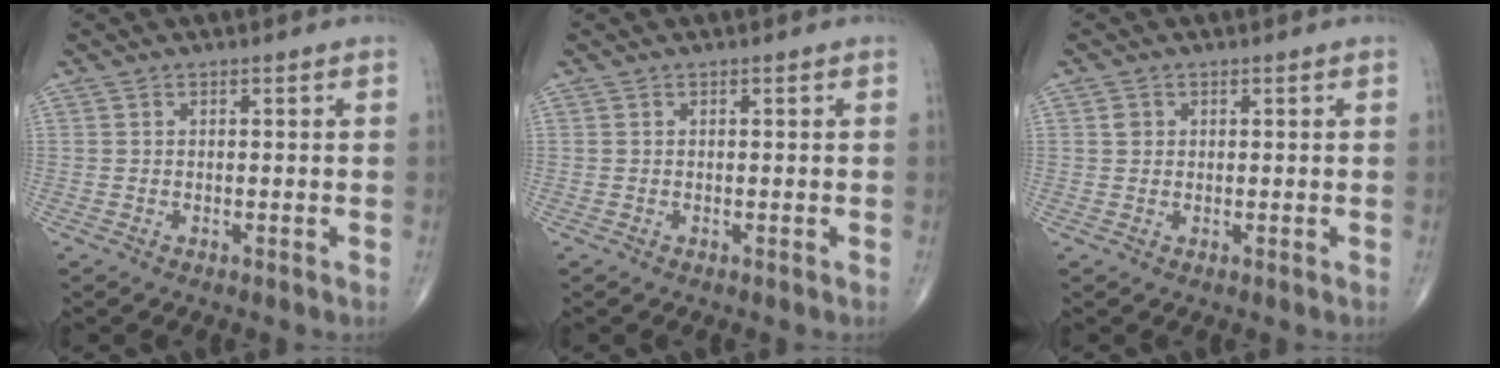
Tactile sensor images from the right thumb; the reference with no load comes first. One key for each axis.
{"total": 0.0}
{"total": 1.4, "fx": 0.4, "fy": 1.2, "fz": 0.5, "tx": -0.002, "ty": 0.000, "tz": 0.005}